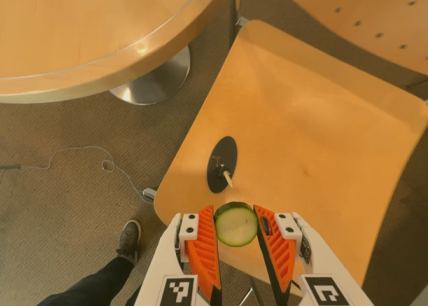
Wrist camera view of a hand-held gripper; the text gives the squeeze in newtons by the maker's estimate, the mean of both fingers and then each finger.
{"total": 8.2, "left": 7.5, "right": 8.9}